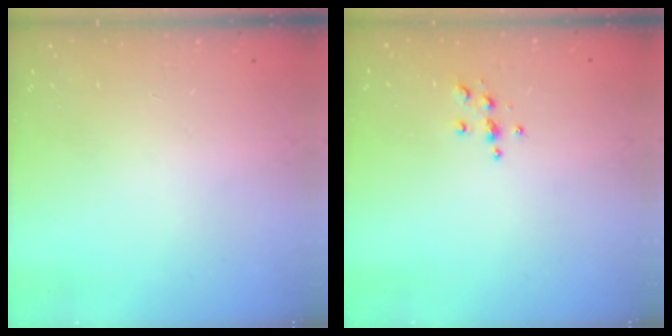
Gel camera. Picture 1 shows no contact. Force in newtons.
{"total": 3.9, "press": 3.9, "slide": 0.5}